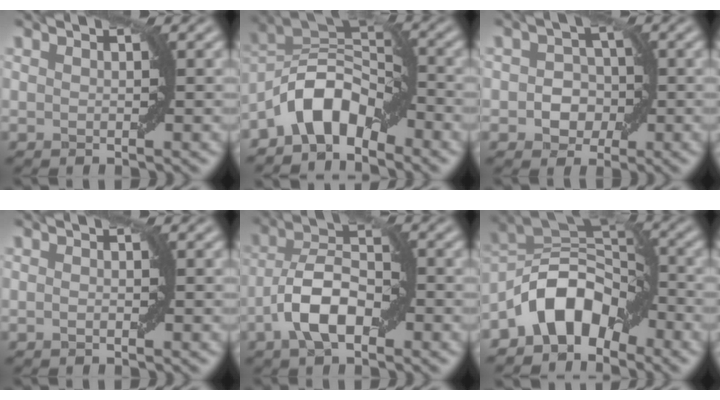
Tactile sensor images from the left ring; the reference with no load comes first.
{"total": 6.5, "force": [-4.0, 3.1, 4.0], "torque": [-0.059, 0.013, -0.084]}
{"total": 3.0, "force": [-0.6, 2.5, 1.6], "torque": [-0.011, 0.001, -0.017]}
{"total": 0.6, "force": [-0.2, 0.2, 0.5], "torque": [-0.009, 0.001, -0.003]}
{"total": 6.2, "force": [-2.5, 2.8, 5.0], "torque": [-0.088, 0.016, -0.051]}
{"total": 7.1, "force": [-4.2, 4.1, 4.1], "torque": [-0.051, 0.014, -0.091]}